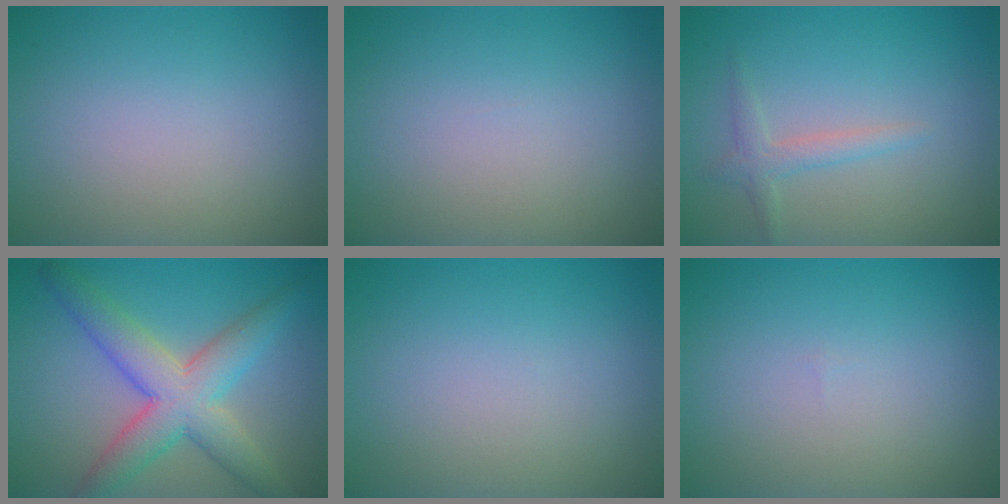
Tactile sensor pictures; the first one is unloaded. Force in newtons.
{"total": 0.0}
{"total": 1.6, "press": 1.6, "slide": 0.1}
{"total": 6.8, "press": 6.8, "slide": 0.2}
{"total": 0.0}
{"total": 0.0}